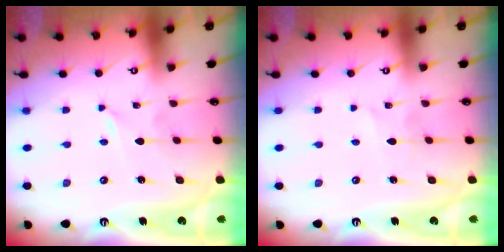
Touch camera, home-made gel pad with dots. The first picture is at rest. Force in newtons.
{"total": 1.6, "press": 1.6, "slide": 0.1}